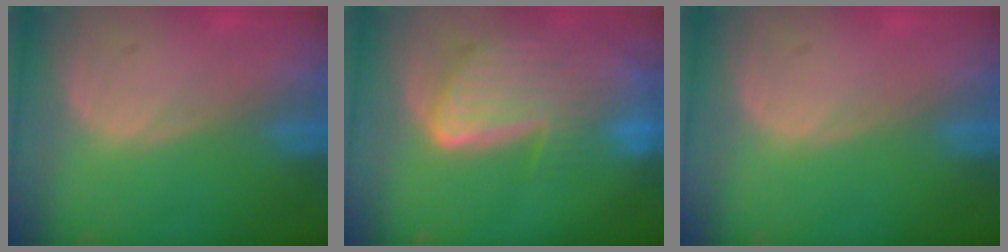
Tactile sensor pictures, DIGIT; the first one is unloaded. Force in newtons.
{"total": 9.7, "press": 8.2, "slide": 5.3}
{"total": 0.0}